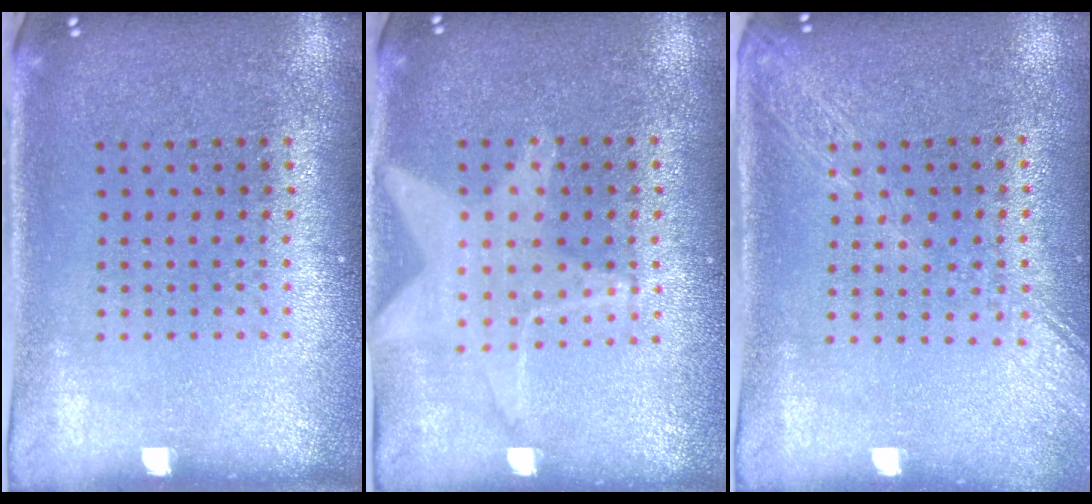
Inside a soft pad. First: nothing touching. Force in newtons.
{"total": 1.0, "press": 1.0, "slide": 0.1}
{"total": 1.9, "press": 1.7, "slide": 1.0}